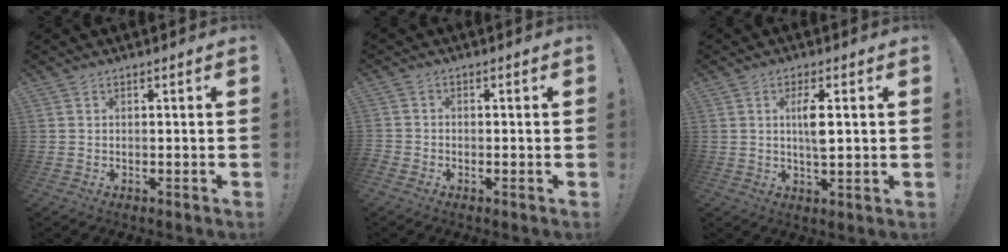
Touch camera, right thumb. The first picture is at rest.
{"total": 1.6, "force": [-1.3, 0.8, 0.4], "torque": [-0.009, 0.008, -0.023]}
{"total": 6.0, "force": [1.1, 1.5, 5.6], "torque": [-0.088, -0.010, 0.012]}